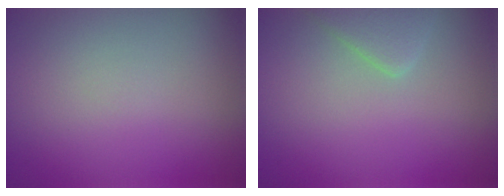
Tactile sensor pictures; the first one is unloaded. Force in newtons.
{"total": 2.1, "press": 2.1, "slide": 0.2}